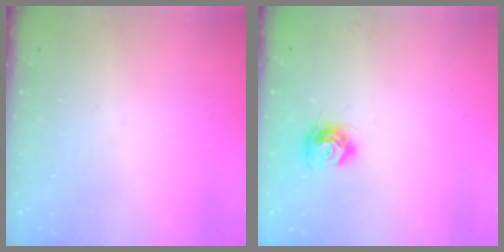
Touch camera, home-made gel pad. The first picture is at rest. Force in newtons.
{"total": 9.7, "press": 9.7, "slide": 0.5}